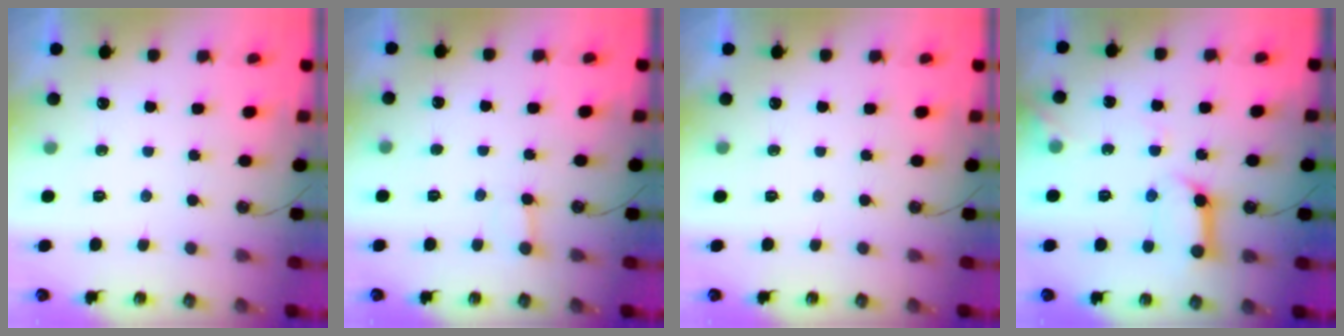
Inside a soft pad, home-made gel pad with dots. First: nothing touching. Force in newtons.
{"total": 2.8, "press": 2.8, "slide": 0.4}
{"total": 0.0}
{"total": 10.8, "press": 10.8, "slide": 0.8}